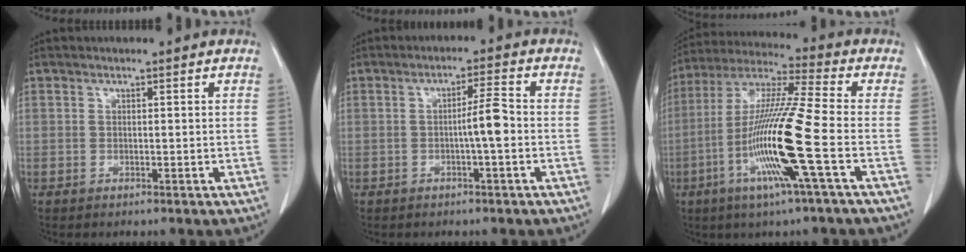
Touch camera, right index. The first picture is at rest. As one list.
[{"total": 4.1, "force": [-0.8, -0.1, 4.1], "torque": [-0.063, 0.004, -0.014]}, {"total": 16.2, "force": [-4.8, -1.1, 15.4], "torque": [-0.309, -0.015, -0.101]}]